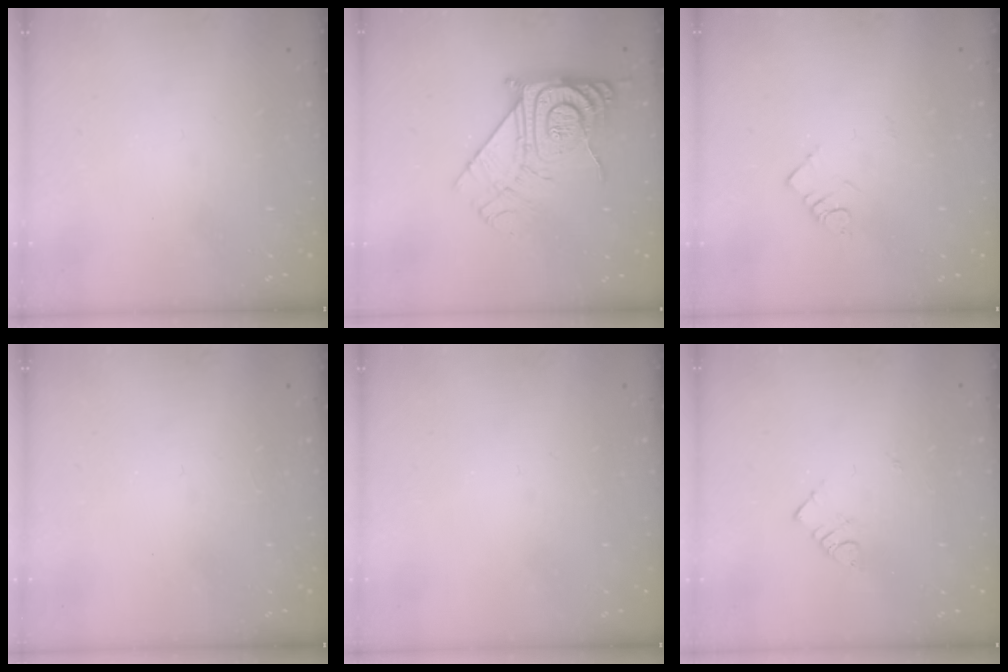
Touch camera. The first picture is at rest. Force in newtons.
{"total": 15.1, "press": 15.1, "slide": 1.2}
{"total": 3.1, "press": 3.1, "slide": 0.5}
{"total": 2.6, "press": 2.6, "slide": 0.4}
{"total": 0.0}
{"total": 2.9, "press": 2.9, "slide": 0.4}